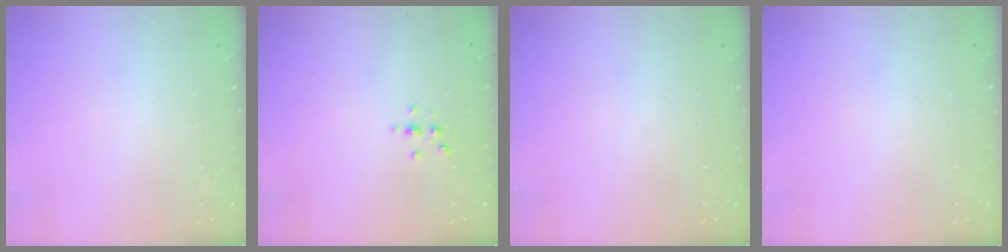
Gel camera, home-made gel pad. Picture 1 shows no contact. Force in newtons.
{"total": 2.2, "press": 2.1, "slide": 0.2}
{"total": 0.0}
{"total": 0.0}